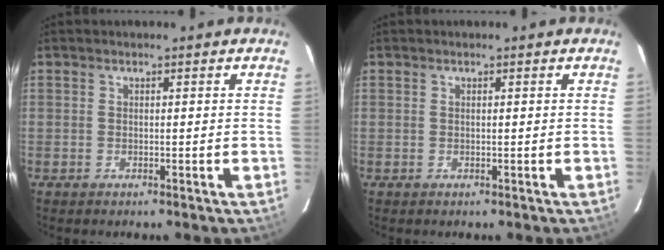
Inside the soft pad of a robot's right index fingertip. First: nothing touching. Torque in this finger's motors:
{"motor_torque": [-0.25, 0.00, 0.04, 0.01]}